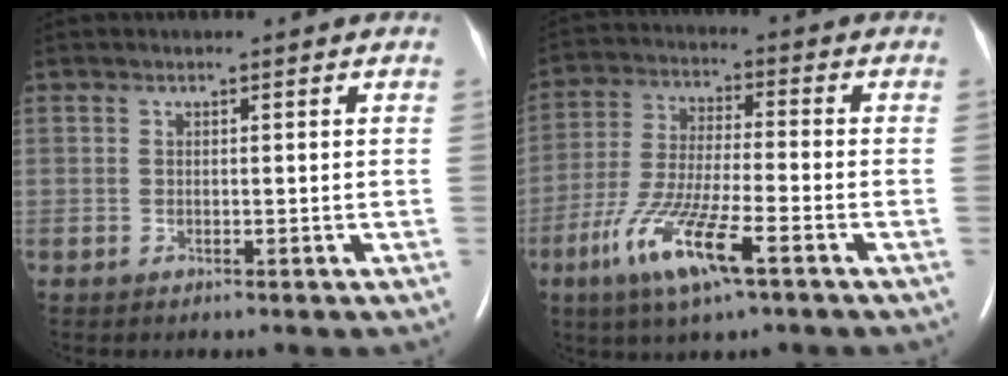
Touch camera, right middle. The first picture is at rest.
{"total": 11.9, "force": [-6.1, 1.5, 10.1], "torque": [-0.210, -0.020, -0.114]}